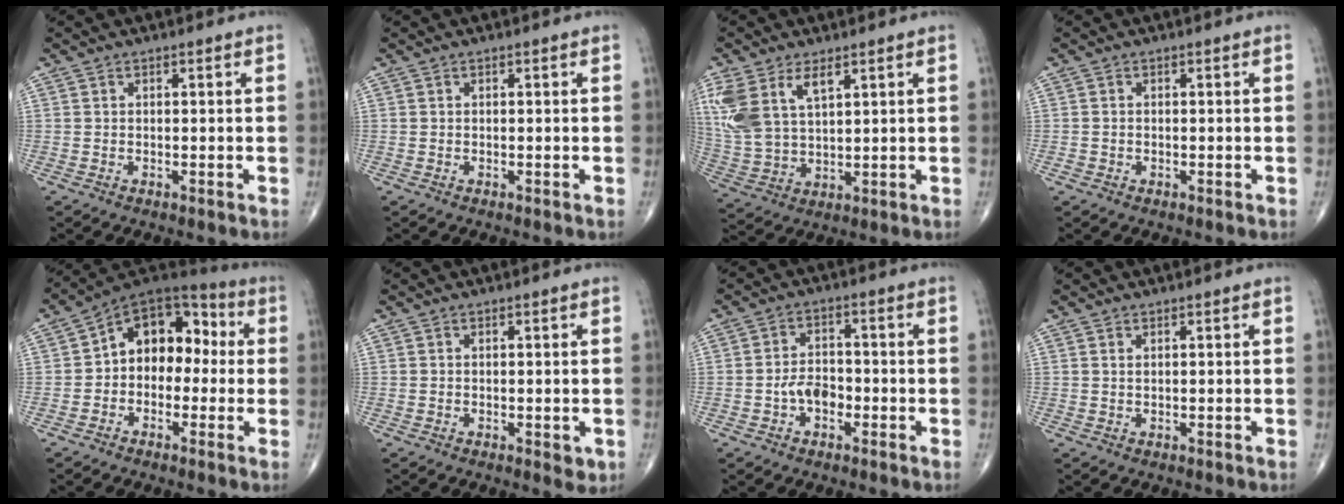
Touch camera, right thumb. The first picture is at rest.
{"total": 0.0}
{"total": 13.1, "force": [5.8, 7.1, 9.3], "torque": [-0.208, -0.010, 0.129]}
{"total": 0.7, "force": [-0.3, 0.6, 0.2], "torque": [-0.002, 0.003, -0.005]}
{"total": 13.3, "force": [0.3, 9.3, 9.5], "torque": [-0.095, 0.049, -0.015]}
{"total": 2.0, "force": [-0.5, 1.0, 1.6], "torque": [-0.011, -0.002, -0.005]}
{"total": 5.1, "force": [-1.7, 3.4, 3.4], "torque": [-0.043, 0.022, -0.035]}
{"total": 0.6, "force": [0.3, 0.2, 0.4], "torque": [-0.009, 0.002, 0.008]}